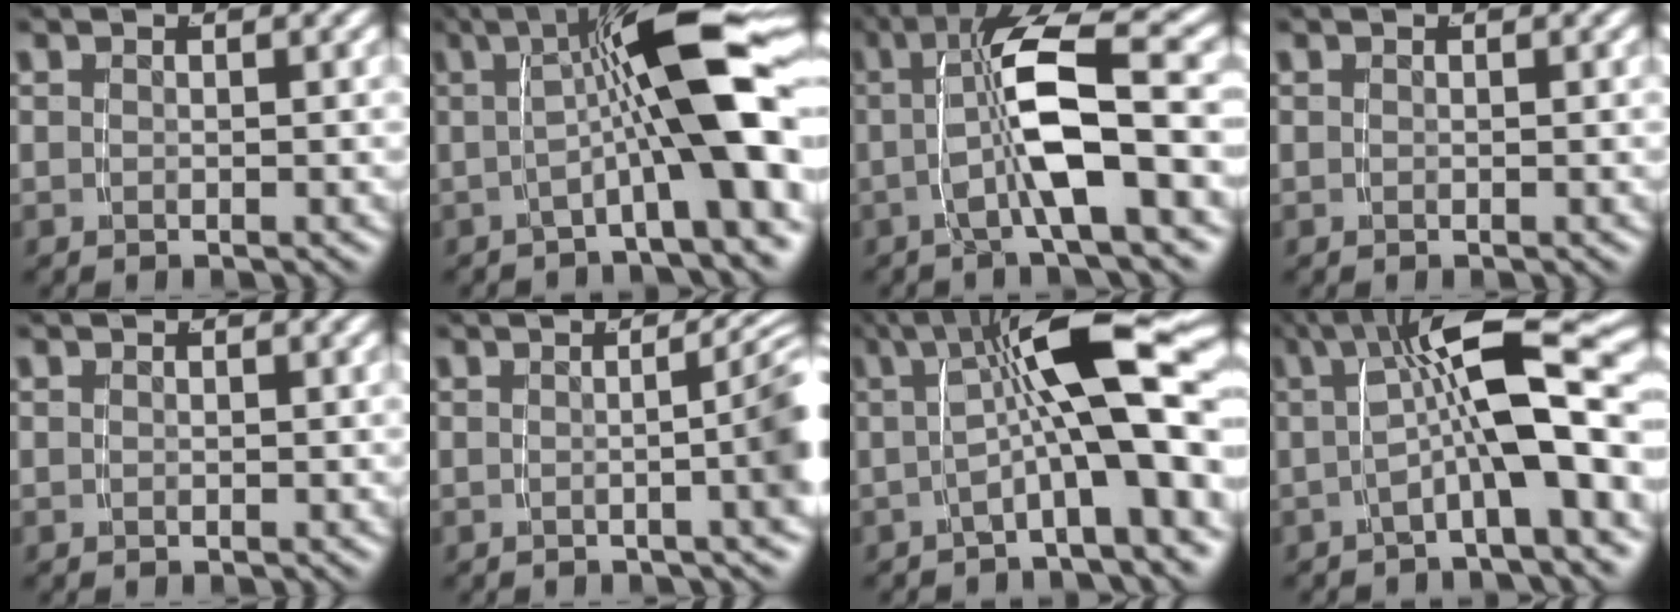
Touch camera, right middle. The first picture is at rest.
{"total": 8.9, "force": [0.3, 1.4, 8.8], "torque": [-0.126, 0.015, 0.001]}
{"total": 6.7, "force": [0.1, 1.3, 6.6], "torque": [-0.121, 0.002, 0.007]}
{"total": 0.0}
{"total": 0.0}
{"total": 5.1, "force": [-0.1, 1.3, 5.0], "torque": [-0.037, 0.017, -0.011]}
{"total": 9.1, "force": [0.5, 2.5, 8.8], "torque": [-0.127, 0.015, 0.007]}
{"total": 8.5, "force": [0.6, 2.5, 8.1], "torque": [-0.115, 0.014, 0.010]}